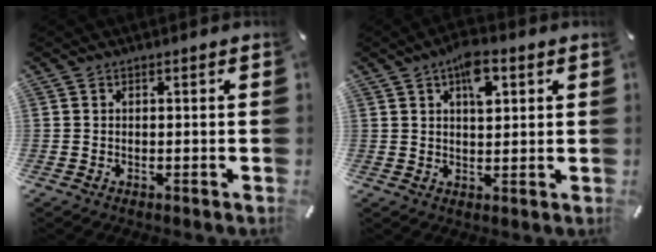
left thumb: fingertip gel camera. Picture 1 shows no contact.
{"total": 7.2, "force": [3.1, 3.7, 5.3], "torque": [-0.080, -0.004, 0.050]}